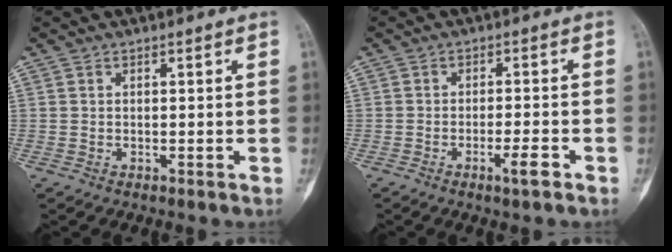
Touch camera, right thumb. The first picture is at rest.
{"total": 3.7, "force": [-2.1, 0.5, 3.1], "torque": [-0.055, 0.009, -0.035]}